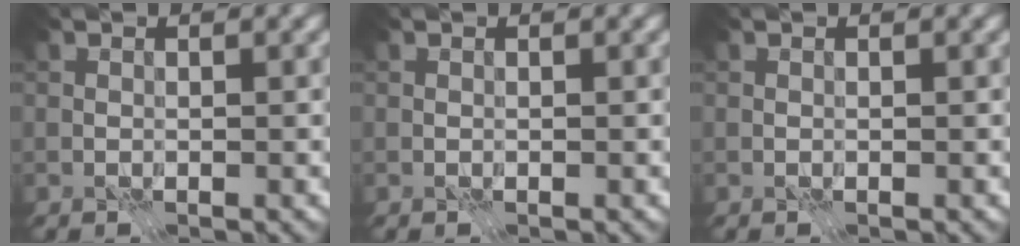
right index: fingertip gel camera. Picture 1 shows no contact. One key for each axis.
{"total": 0.0}
{"total": 0.0}